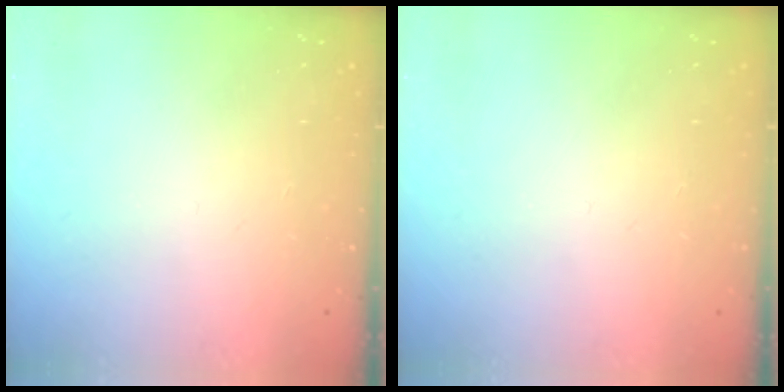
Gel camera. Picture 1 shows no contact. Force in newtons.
{"total": 0.0}